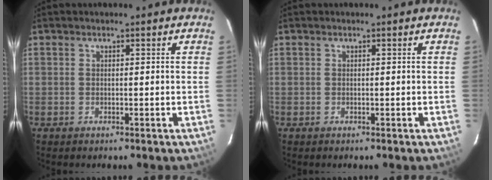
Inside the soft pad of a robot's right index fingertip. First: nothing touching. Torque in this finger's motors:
{"motor_torque": [-0.05, 0.03, 0.02, 0.00]}